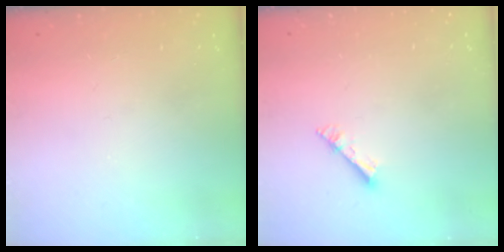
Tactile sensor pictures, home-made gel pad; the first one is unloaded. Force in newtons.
{"total": 3.0, "press": 3.0, "slide": 0.3}